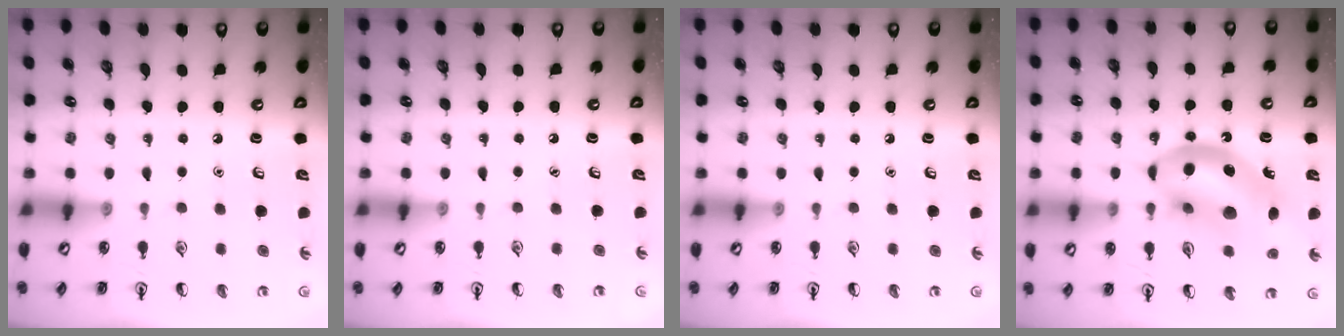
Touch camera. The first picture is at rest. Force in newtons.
{"total": 0.0}
{"total": 0.0}
{"total": 15.2, "press": 14.6, "slide": 4.2}